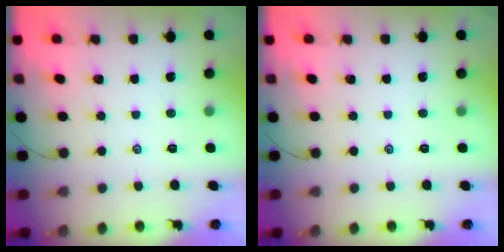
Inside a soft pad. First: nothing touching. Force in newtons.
{"total": 0.0}